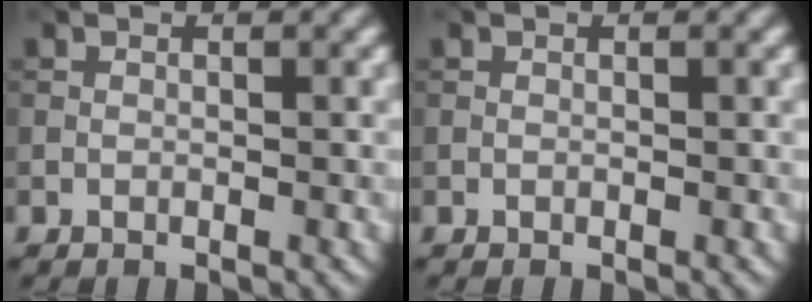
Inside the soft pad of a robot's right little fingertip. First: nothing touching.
{"total": 0.0}